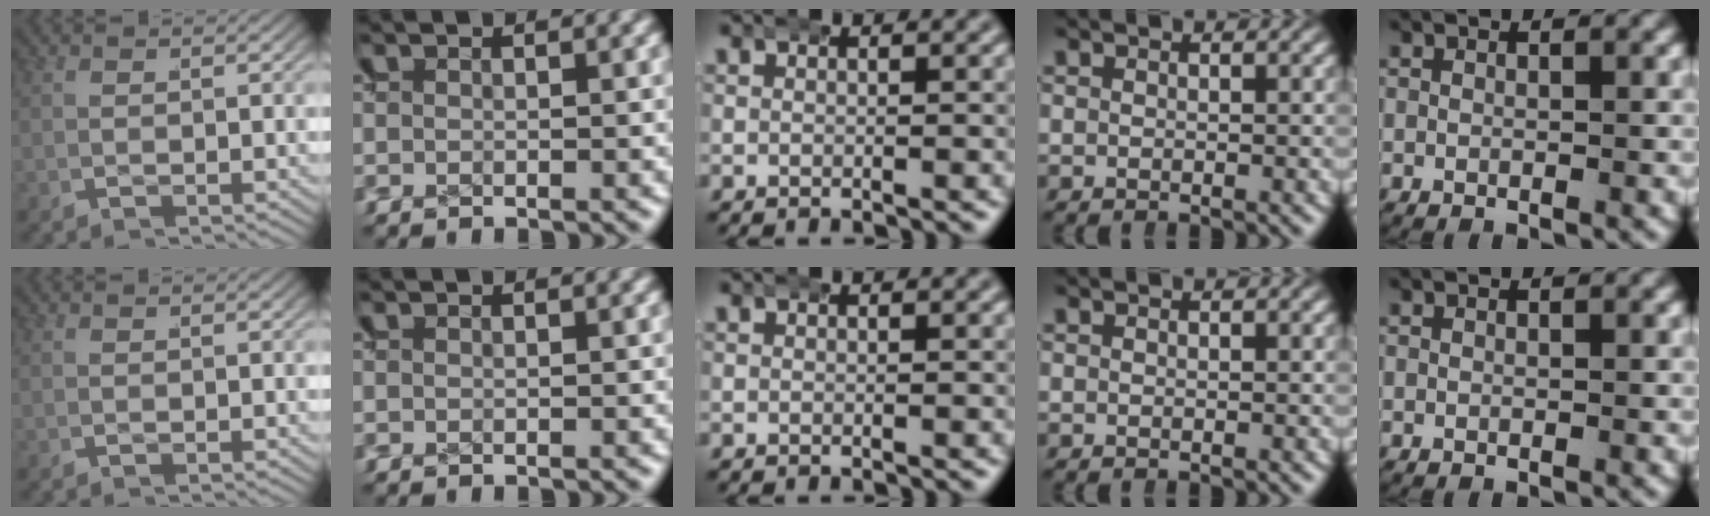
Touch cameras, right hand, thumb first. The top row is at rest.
{}